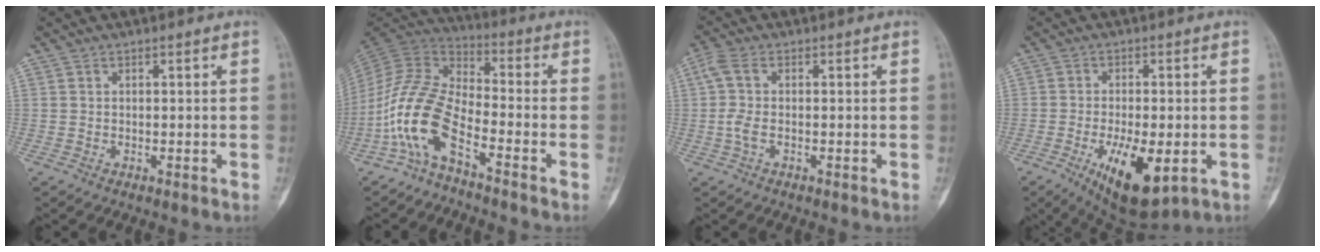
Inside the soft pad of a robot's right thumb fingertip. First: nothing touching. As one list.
[{"total": 12.1, "force": [-6.4, 4.6, 9.1], "torque": [-0.197, 0.064, -0.140]}, {"total": 4.3, "force": [-0.2, 1.7, 4.0], "torque": [-0.118, 0.011, -0.011]}, {"total": 12.5, "force": [-4.4, 5.1, 10.5], "torque": [-0.162, -0.011, -0.056]}]